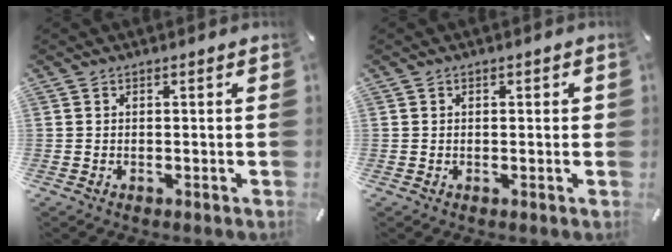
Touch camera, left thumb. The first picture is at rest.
{"total": 0.6, "force": [0.1, 0.5, 0.4], "torque": [-0.008, 0.003, 0.000]}